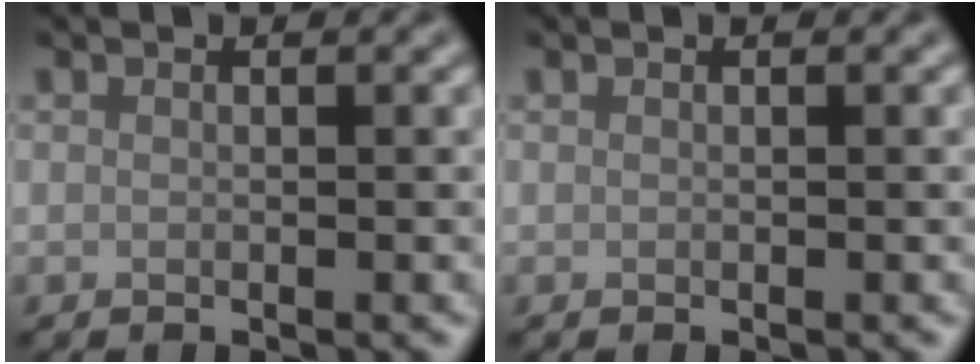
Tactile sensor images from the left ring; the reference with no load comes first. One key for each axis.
{"total": 0.0}